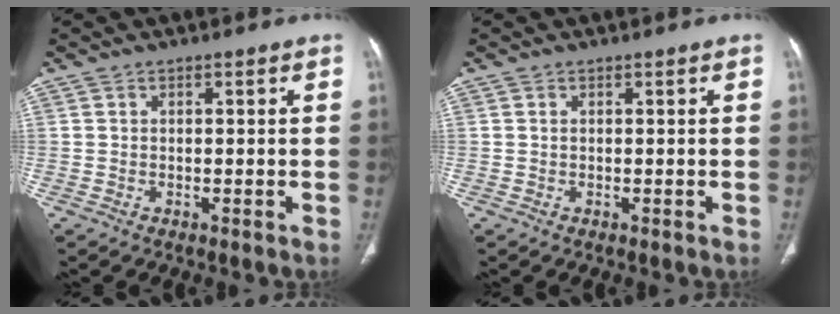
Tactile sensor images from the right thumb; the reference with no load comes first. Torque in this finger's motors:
{"motor_torque": [-0.25, -0.03, -0.43, 0.24, 0.01]}